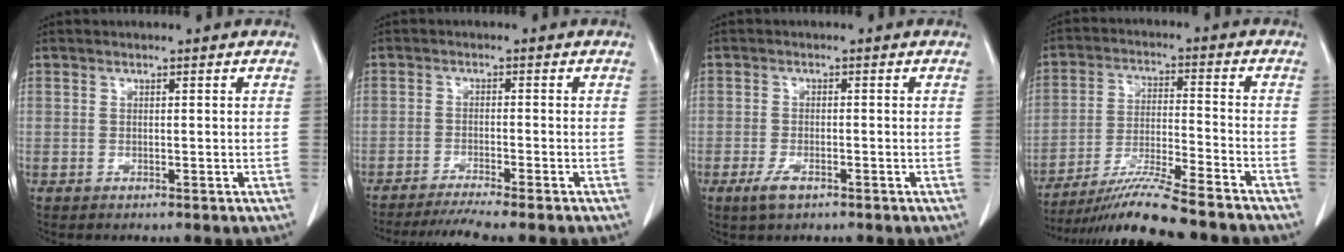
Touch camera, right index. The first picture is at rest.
{"total": 8.1, "force": [-7.2, -1.0, 3.8], "torque": [-0.041, -0.018, -0.111]}
{"total": 2.9, "force": [-1.8, 1.0, 2.0], "torque": [-0.044, -0.002, -0.032]}
{"total": 13.9, "force": [-12.1, -0.7, 6.9], "torque": [-0.121, -0.020, -0.203]}